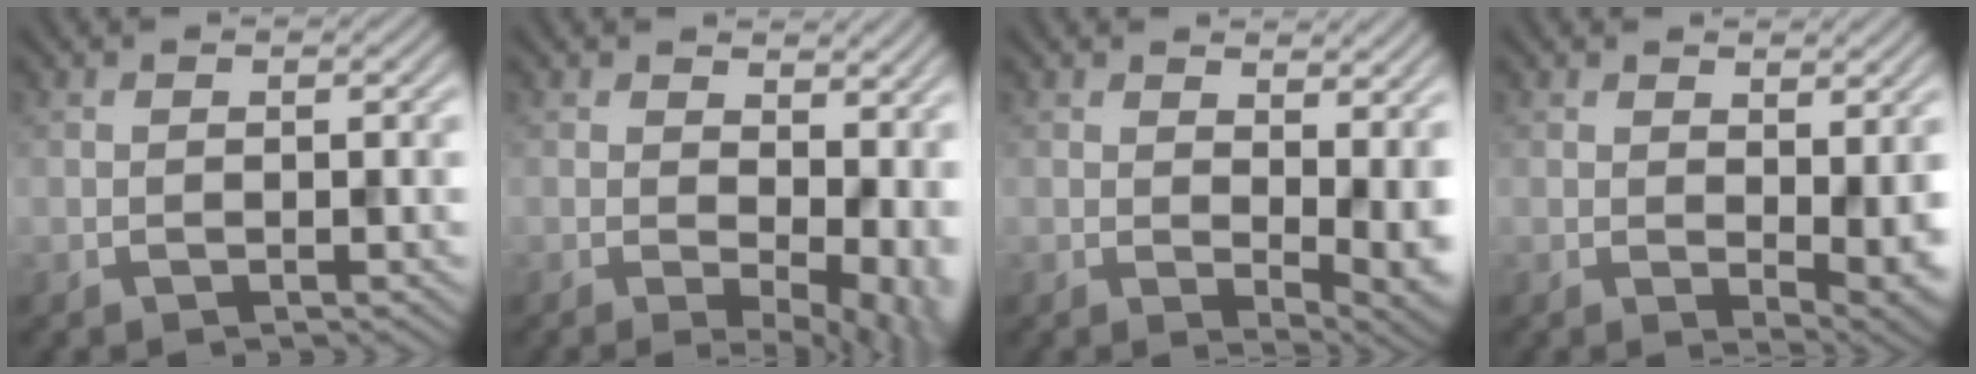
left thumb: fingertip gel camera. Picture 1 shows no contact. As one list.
[{"total": 10.8, "force": [1.4, 6.1, 8.8], "torque": [-0.111, -0.019, 0.056]}, {"total": 6.8, "force": [2.1, 2.9, 5.8], "torque": [-0.083, -0.007, 0.039]}, {"total": 4.8, "force": [1.2, 1.9, 4.3], "torque": [-0.063, -0.007, 0.024]}]